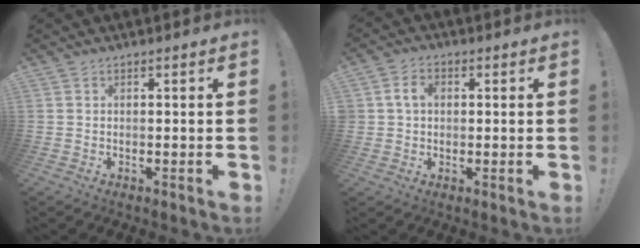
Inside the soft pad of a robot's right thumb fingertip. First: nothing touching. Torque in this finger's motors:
{"motor_torque": [0.07, 0.08, 0.04, 0.03, 0.05]}